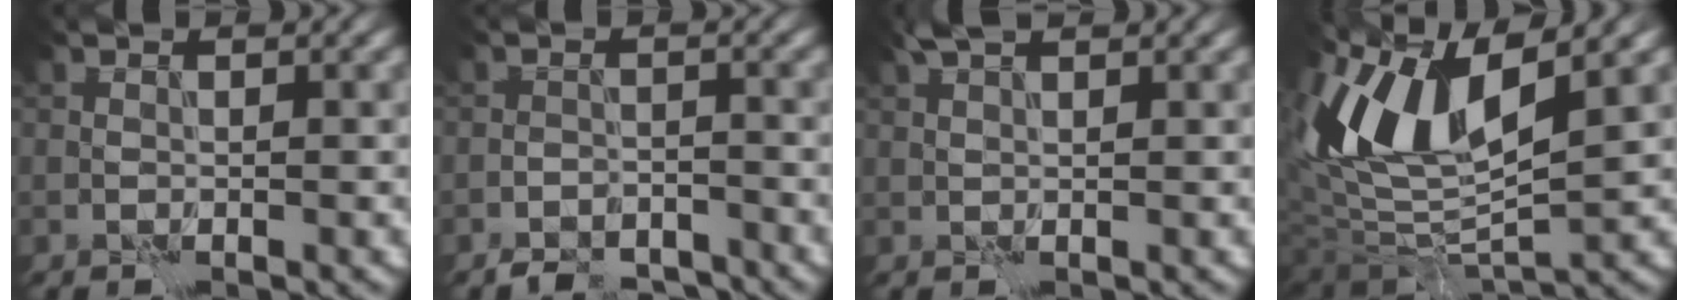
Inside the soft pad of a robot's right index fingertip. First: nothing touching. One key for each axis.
{"total": 3.4, "fx": -3.2, "fy": 1.0, "fz": 0.6, "tx": 0.002, "ty": -0.001, "tz": -0.056}
{"total": 2.4, "fx": 2.0, "fy": 0.3, "fz": 1.3, "tx": -0.030, "ty": 0.007, "tz": 0.035}
{"total": 9.3, "fx": 4.1, "fy": 3.6, "fz": 7.5, "tx": -0.151, "ty": -0.004, "tz": 0.079}